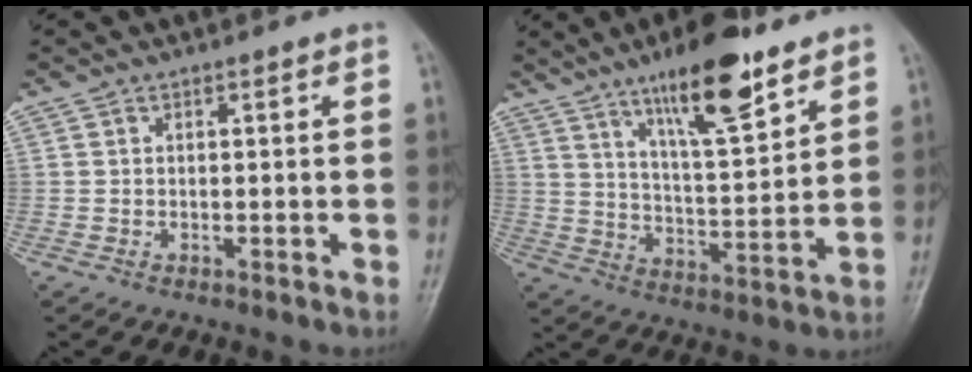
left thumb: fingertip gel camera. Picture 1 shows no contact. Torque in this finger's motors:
{"motor_torque": [1.08, 0.01, 1.36, -1.40, 0.27]}